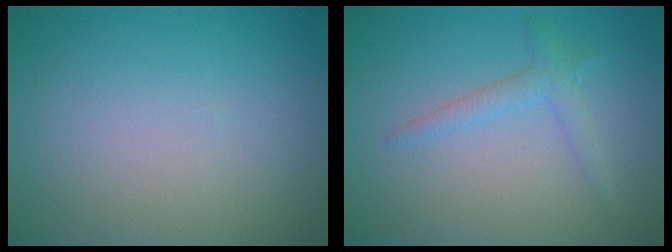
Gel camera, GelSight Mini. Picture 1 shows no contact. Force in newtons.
{"total": 1.7, "press": 1.7, "slide": 0.1}